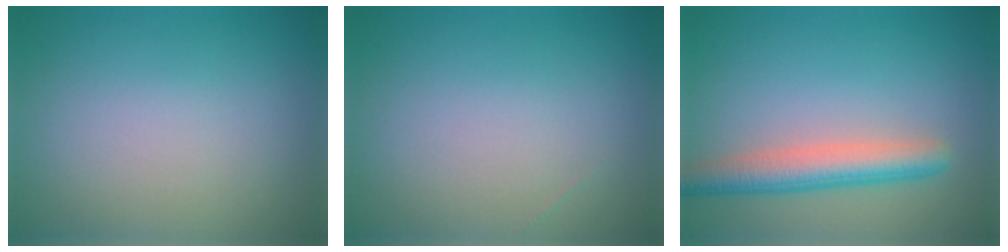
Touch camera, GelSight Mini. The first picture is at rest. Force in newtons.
{"total": 0.0}
{"total": 4.3, "press": 4.3, "slide": 0.2}